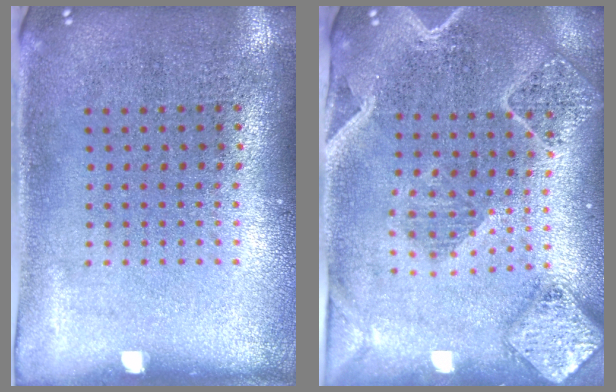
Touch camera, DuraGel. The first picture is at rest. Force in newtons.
{"total": 2.4, "press": 2.2, "slide": 1.0}